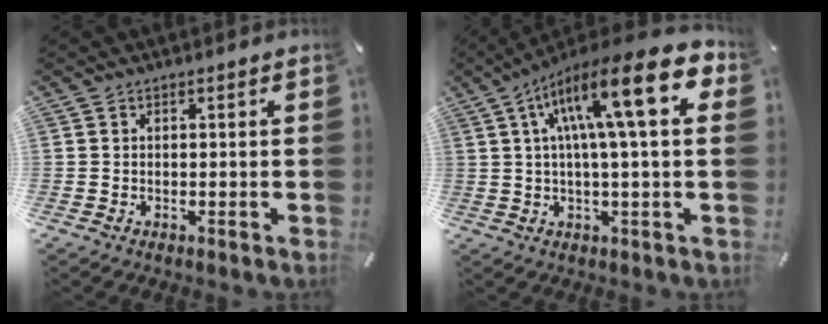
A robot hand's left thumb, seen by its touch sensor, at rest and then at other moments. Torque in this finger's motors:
{"motor_torque": [0.63, 1.65, 1.68, -1.09, 0.68]}